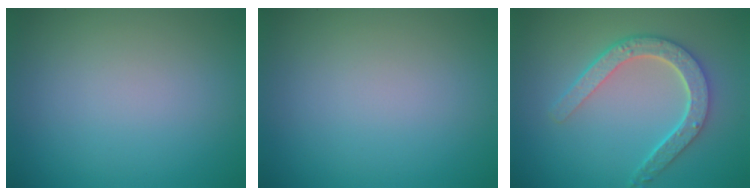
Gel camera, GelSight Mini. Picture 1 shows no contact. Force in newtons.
{"total": 0.0}
{"total": 4.5, "press": 3.6, "slide": 2.8}